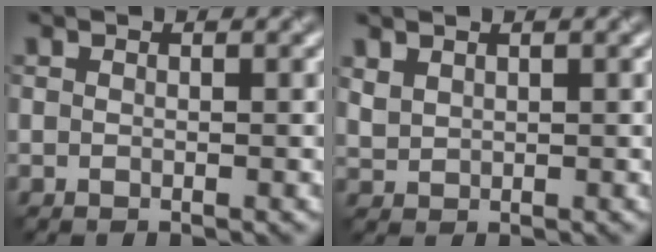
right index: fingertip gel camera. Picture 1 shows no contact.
{"total": 1.4, "force": [1.1, 0.7, 0.4], "torque": [-0.014, 0.000, 0.028]}